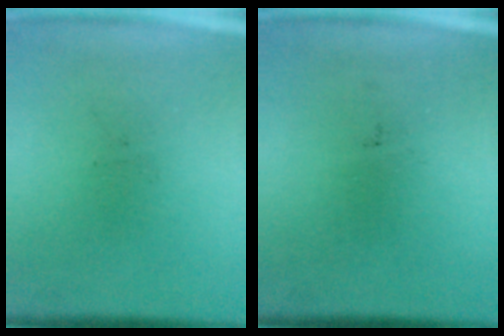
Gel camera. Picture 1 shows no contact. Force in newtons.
{"total": 0.0}